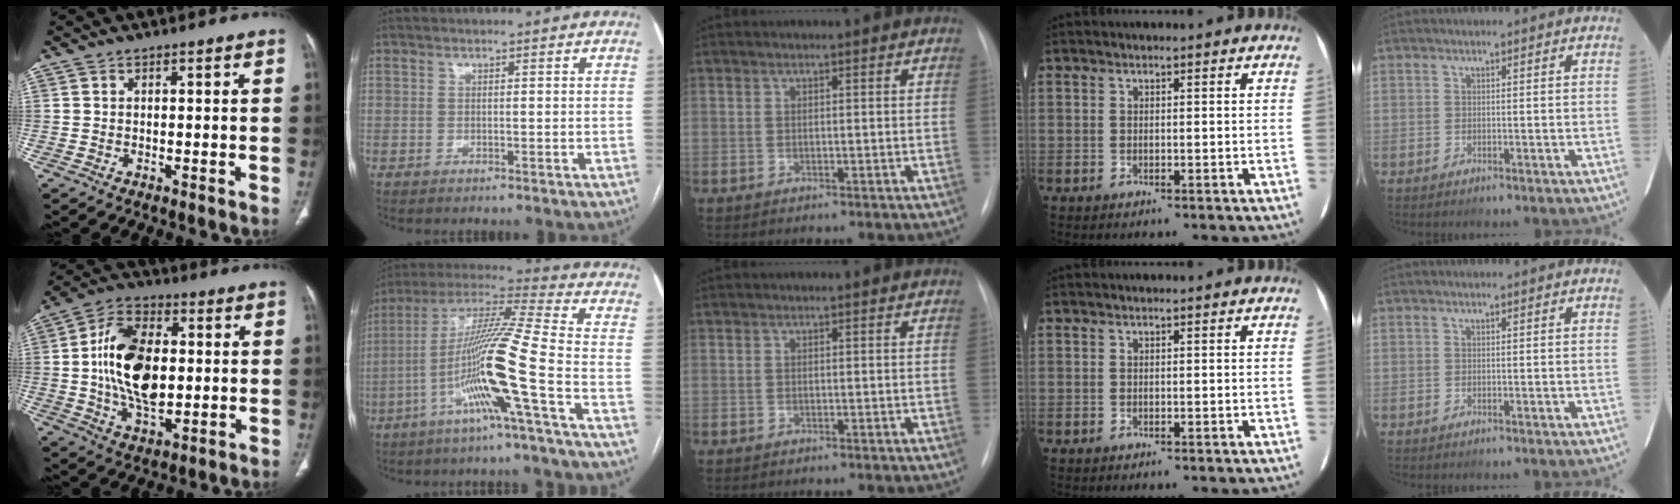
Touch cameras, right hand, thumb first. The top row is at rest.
{"thumb": {"total": 16.8, "force": [0.6, 9.8, 13.6], "torque": [-0.232, 0.009, 0.010]}, "index": {"total": 16.1, "force": [-5.5, -1.9, 15.0], "torque": [-0.291, -0.003, -0.113]}}